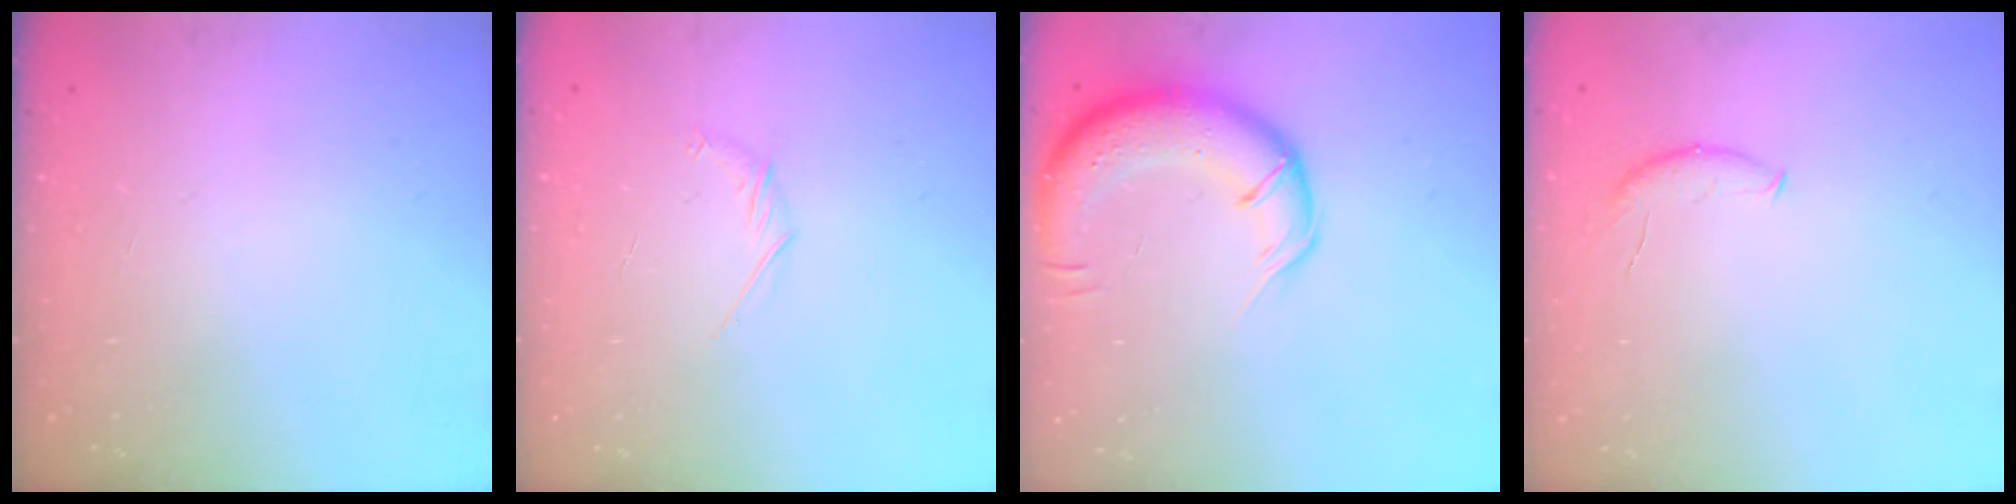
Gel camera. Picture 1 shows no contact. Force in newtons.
{"total": 4.3, "press": 4.1, "slide": 1.1}
{"total": 14.0, "press": 13.7, "slide": 2.9}
{"total": 6.5, "press": 6.4, "slide": 0.8}